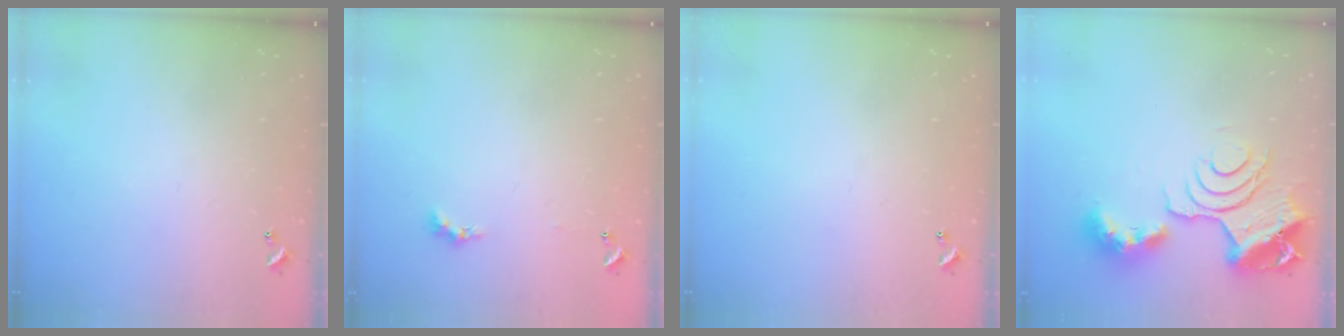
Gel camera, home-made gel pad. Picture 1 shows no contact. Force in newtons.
{"total": 0.6, "press": 0.4, "slide": 0.5}
{"total": 0.0}
{"total": 14.3, "press": 14.2, "slide": 1.1}